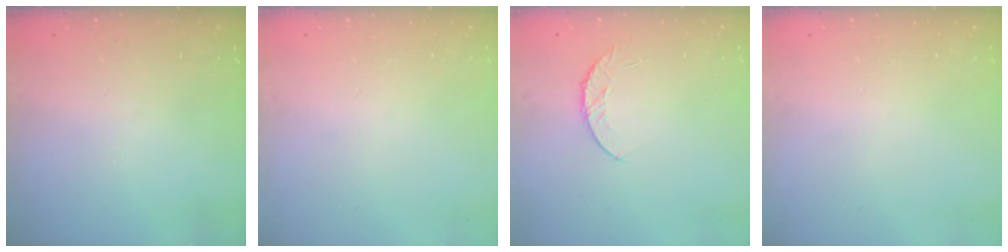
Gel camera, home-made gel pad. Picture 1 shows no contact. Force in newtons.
{"total": 0.0}
{"total": 6.0, "press": 6.0, "slide": 0.6}
{"total": 0.0}